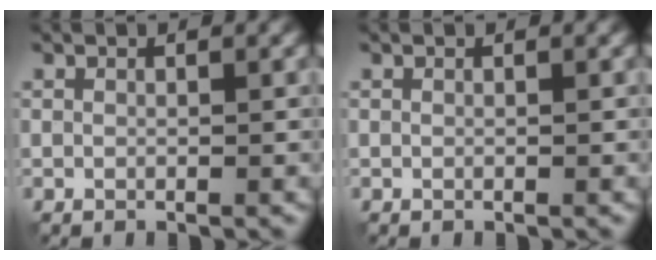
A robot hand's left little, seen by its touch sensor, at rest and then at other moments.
{"total": 0.0}